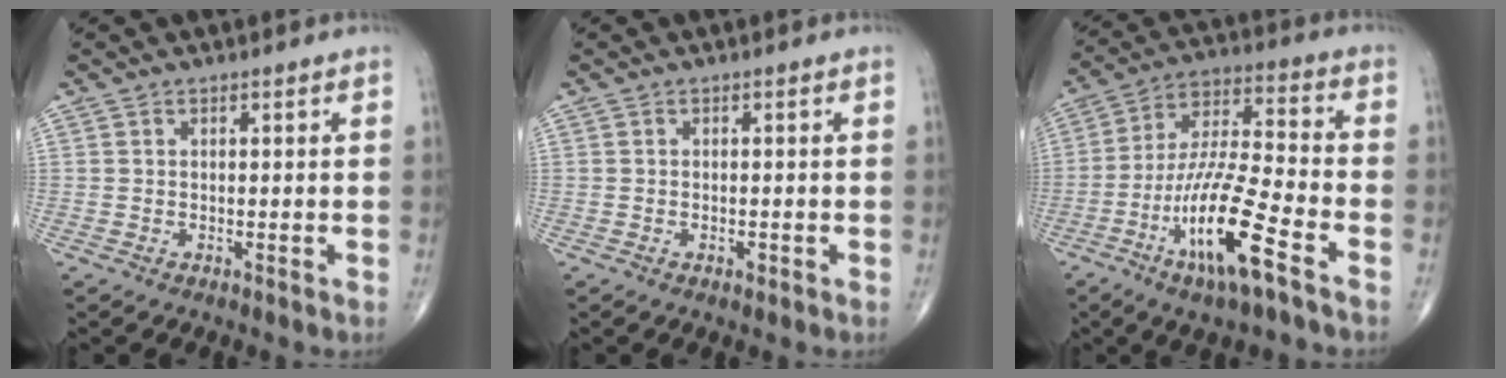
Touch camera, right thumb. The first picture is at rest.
{"total": 1.0, "force": [-0.5, 0.4, 0.8], "torque": [-0.014, 0.002, -0.008]}
{"total": 16.8, "force": [-8.2, 2.9, 14.4], "torque": [-0.291, 0.036, -0.149]}